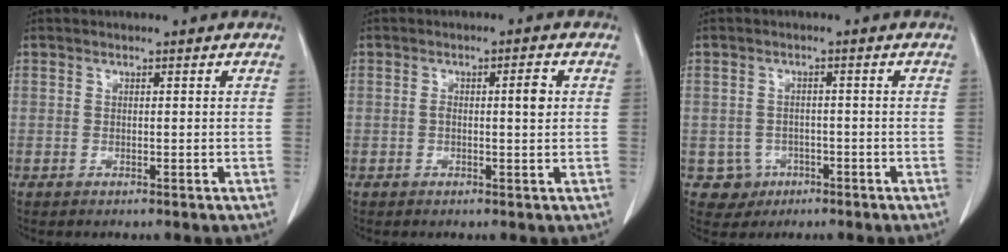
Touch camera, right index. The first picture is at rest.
{"total": 3.0, "force": [0.3, 0.5, 2.9], "torque": [-0.052, 0.008, 0.006]}
{"total": 3.6, "force": [-1.4, 3.3, 0.0], "torque": [0.007, 0.012, -0.016]}